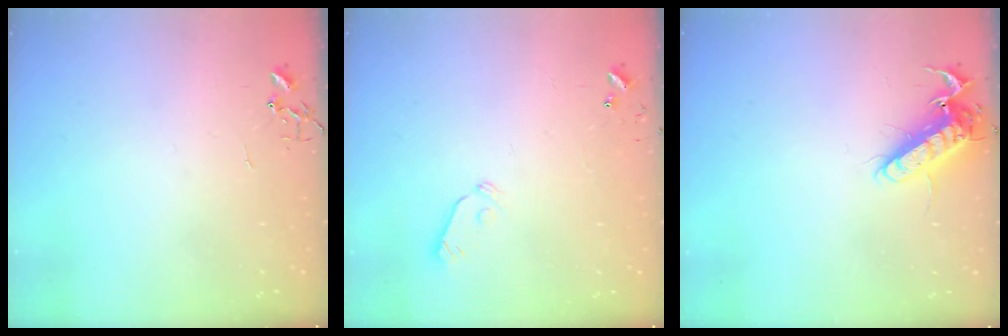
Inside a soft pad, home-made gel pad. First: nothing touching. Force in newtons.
{"total": 5.9, "press": 5.9, "slide": 0.5}
{"total": 12.3, "press": 12.1, "slide": 1.8}